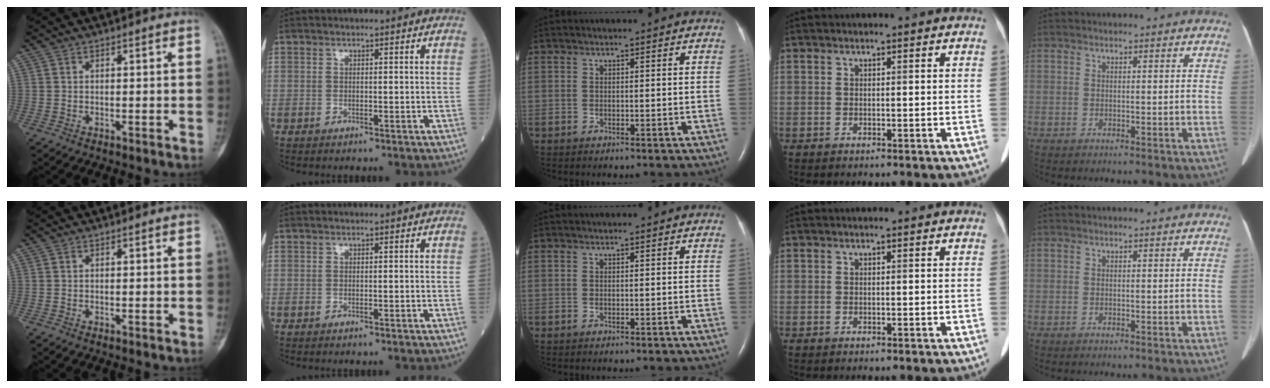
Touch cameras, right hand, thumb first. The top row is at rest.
{}